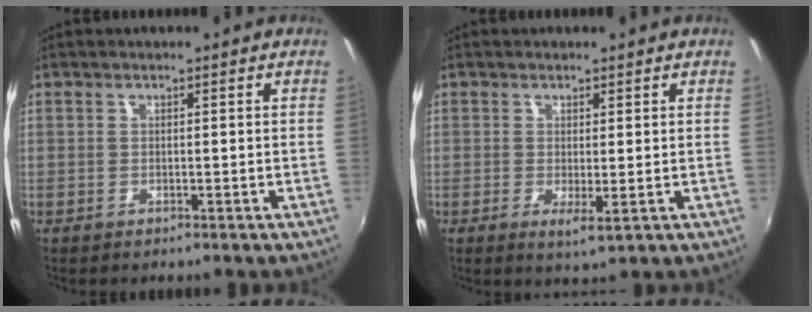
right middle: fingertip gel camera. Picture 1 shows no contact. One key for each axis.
{"total": 2.6, "fx": -0.1, "fy": 0.3, "fz": 2.6, "tx": -0.045, "ty": -0.010, "tz": -0.001}